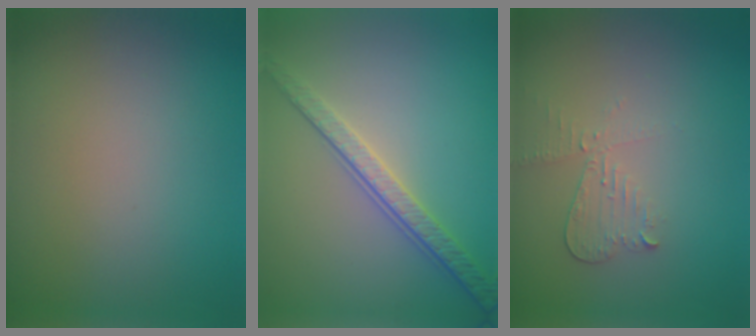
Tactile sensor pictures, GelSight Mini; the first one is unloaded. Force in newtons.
{"total": 3.6, "press": 3.3, "slide": 1.6}
{"total": 2.2, "press": 2.2, "slide": 0.2}